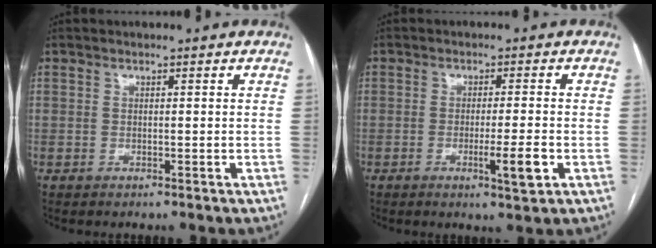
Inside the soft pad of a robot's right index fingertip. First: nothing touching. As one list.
[{"total": 4.4, "force": [-1.6, -0.1, 4.1], "torque": [-0.062, -0.008, -0.022]}]